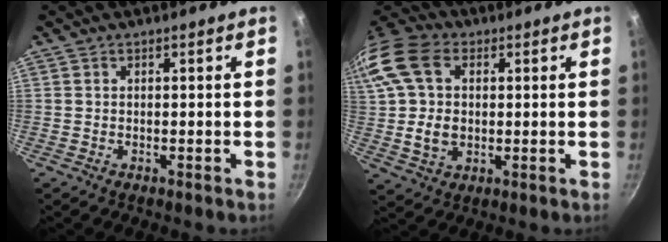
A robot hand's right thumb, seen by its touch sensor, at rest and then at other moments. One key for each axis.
{"total": 18.1, "fx": 3.2, "fy": 13.3, "fz": 11.9, "tx": -0.246, "ty": 0.020, "tz": 0.050}